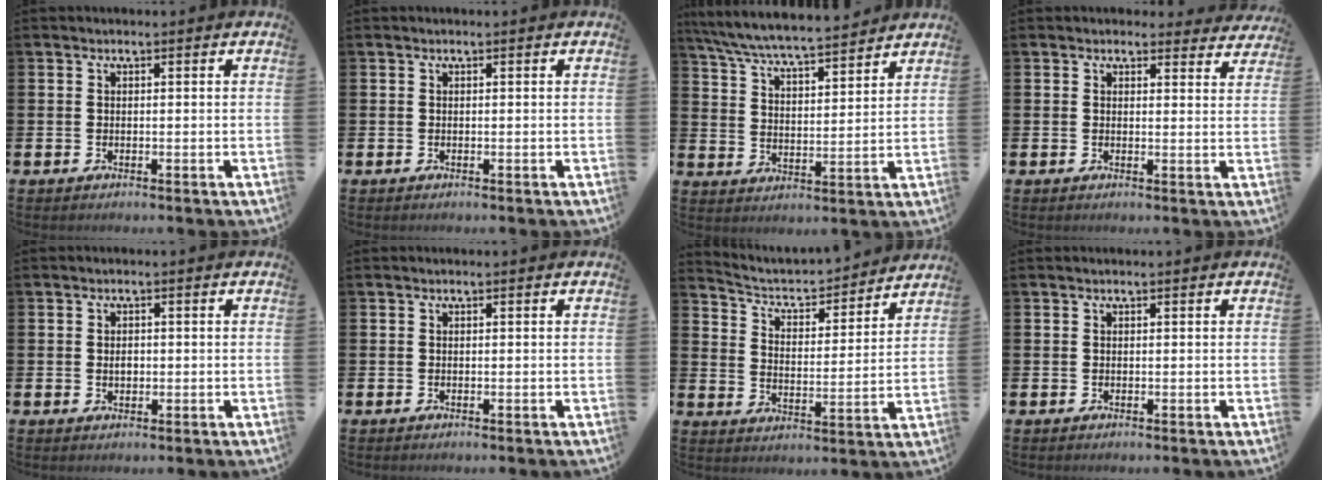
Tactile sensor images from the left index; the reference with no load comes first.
{"total": 0.0}
{"total": 7.0, "force": [6.8, 0.3, 1.7], "torque": [-0.066, -0.045, 0.119]}
{"total": 2.4, "force": [2.2, 0.8, 0.0], "torque": [0.002, -0.009, 0.039]}
{"total": 1.3, "force": [0.0, 0.9, 0.9], "torque": [-0.005, 0.002, -0.004]}
{"total": 0.0}
{"total": 4.9, "force": [4.6, 1.5, 1.1], "torque": [-0.055, -0.038, 0.072]}
{"total": 0.0}